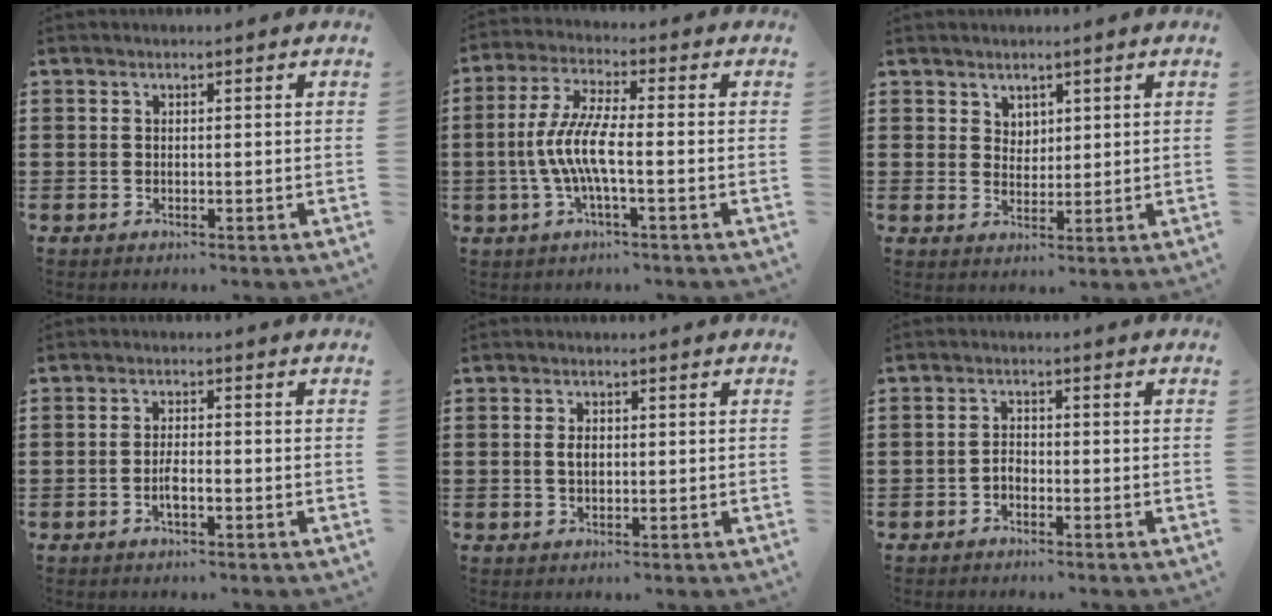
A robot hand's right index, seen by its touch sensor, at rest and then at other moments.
{"total": 7.6, "force": [-1.9, 1.5, 7.2], "torque": [-0.166, -0.014, -0.044]}
{"total": 2.7, "force": [2.0, 1.9, 0.2], "torque": [-0.011, 0.008, 0.038]}
{"total": 2.8, "force": [-1.1, 0.8, 2.4], "torque": [-0.052, -0.001, -0.022]}
{"total": 2.0, "force": [0.2, 1.2, 1.7], "torque": [-0.035, 0.006, 0.003]}
{"total": 1.6, "force": [-1.0, 0.9, 0.9], "torque": [-0.021, 0.003, -0.021]}